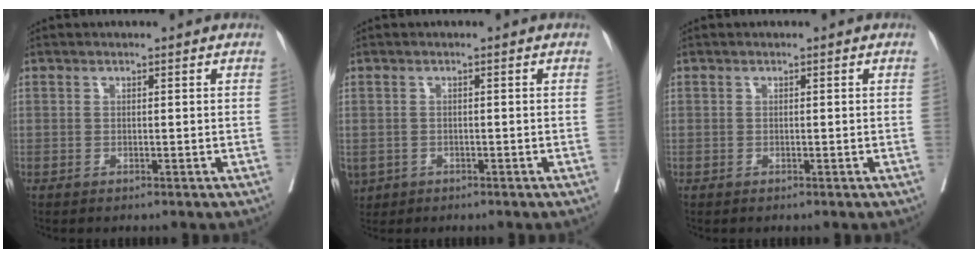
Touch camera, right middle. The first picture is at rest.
{"total": 4.2, "force": [-2.1, 3.3, 1.5], "torque": [-0.043, -0.005, -0.030]}
{"total": 0.0}